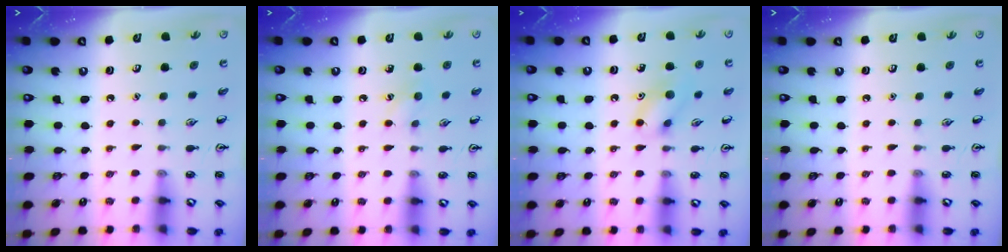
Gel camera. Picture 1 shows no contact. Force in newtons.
{"total": 6.0, "press": 5.8, "slide": 1.2}
{"total": 9.5, "press": 9.5, "slide": 0.6}
{"total": 0.0}